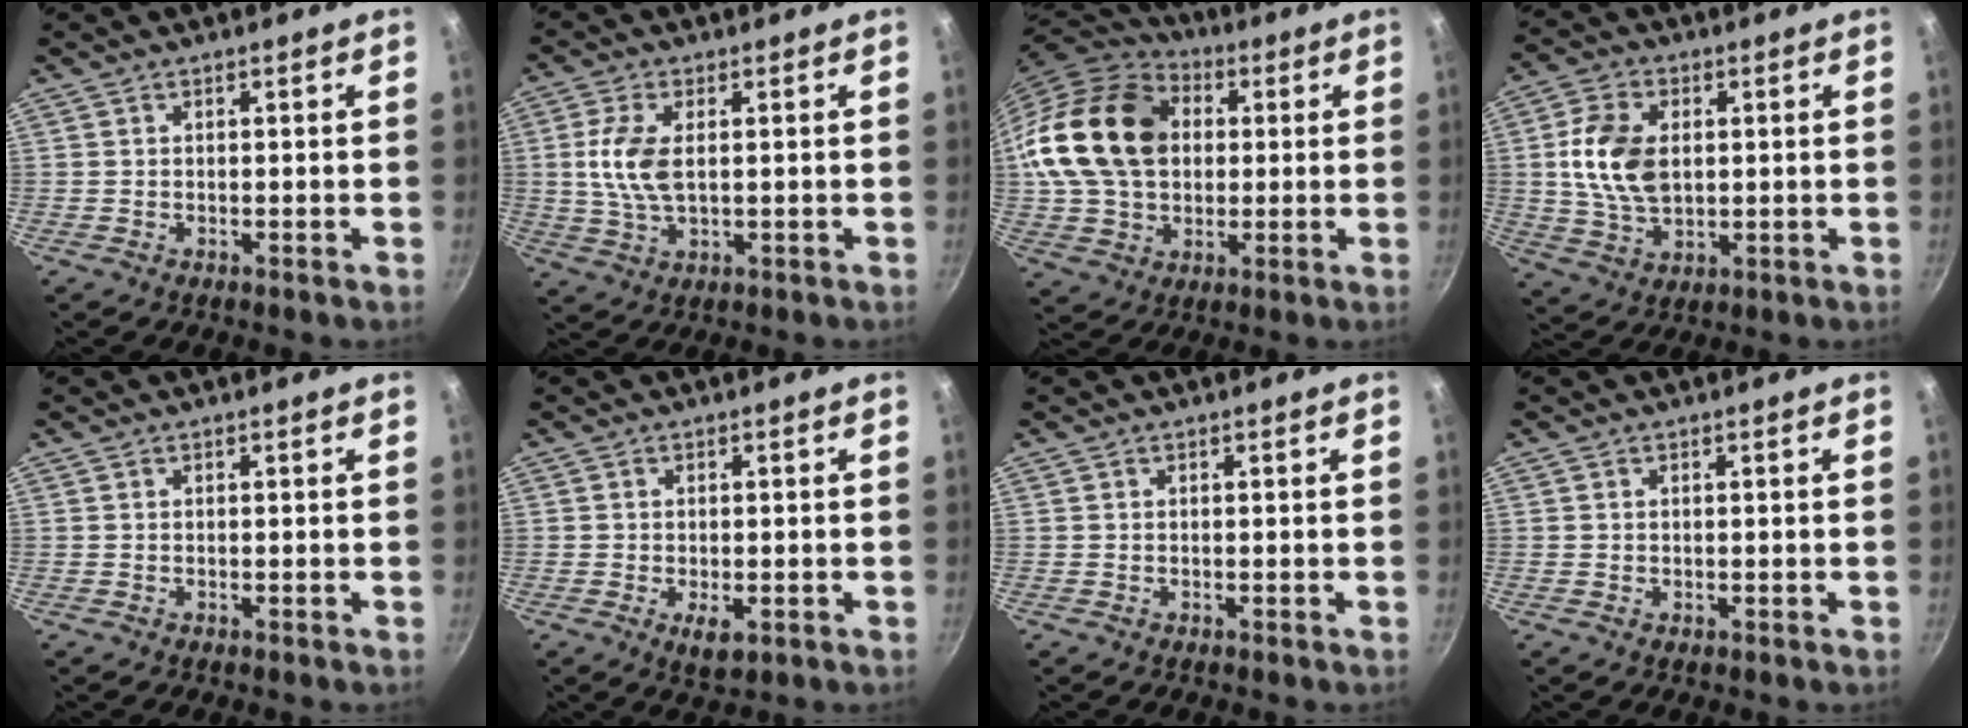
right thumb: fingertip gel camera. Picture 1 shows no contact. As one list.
[{"total": 7.9, "force": [0.9, 4.1, 6.7], "torque": [-0.138, 0.001, 0.017]}, {"total": 21.8, "force": [3.6, 16.3, 14.0], "torque": [-0.239, 0.023, 0.063]}, {"total": 11.6, "force": [1.4, 7.7, 8.6], "torque": [-0.150, -0.001, 0.027]}, {"total": 0.0}, {"total": 3.8, "force": [-1.1, 2.0, 3.0], "torque": [-0.045, -0.007, -0.014]}, {"total": 0.0}, {"total": 0.0}]